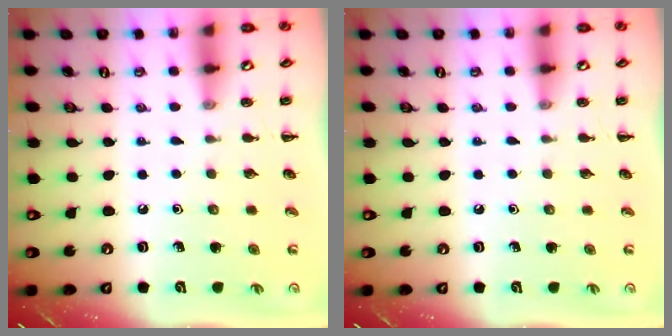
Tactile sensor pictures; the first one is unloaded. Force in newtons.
{"total": 0.0}